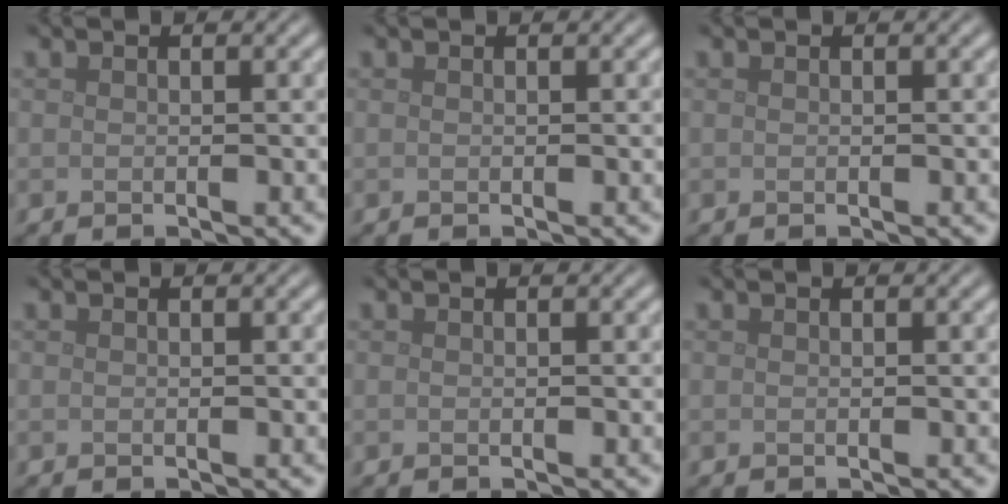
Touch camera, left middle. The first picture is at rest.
{"total": 0.0}
{"total": 0.0}
{"total": 0.0}
{"total": 0.0}
{"total": 0.0}